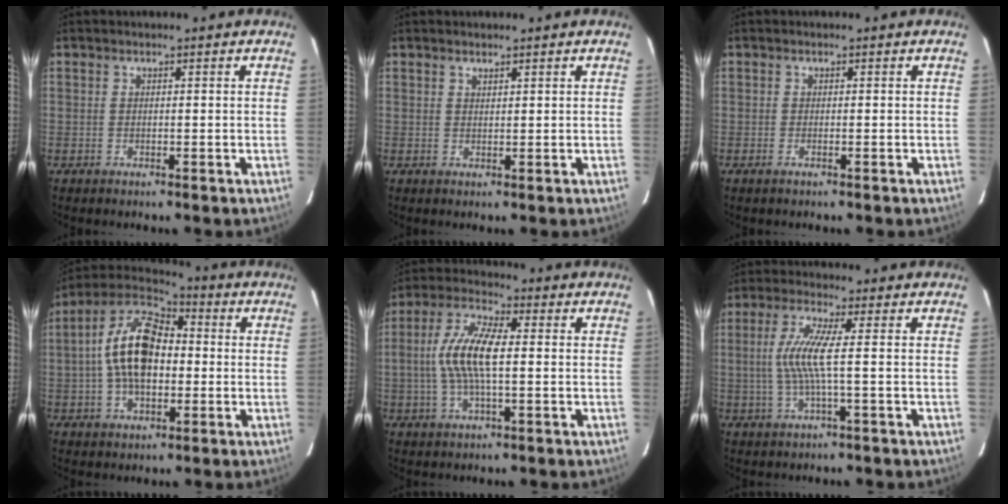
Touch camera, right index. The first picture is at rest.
{"total": 0.8, "force": [0.7, 0.0, -0.3], "torque": [0.004, 0.001, 0.014]}
{"total": 0.8, "force": [-0.7, -0.3, 0.2], "torque": [-0.004, 0.000, -0.014]}
{"total": 14.9, "force": [-0.1, 8.3, 12.4], "torque": [-0.239, 0.021, -0.009]}
{"total": 11.0, "force": [0.0, 3.6, 10.4], "torque": [-0.218, 0.012, -0.003]}
{"total": 7.4, "force": [-0.1, 0.2, 7.4], "torque": [-0.152, 0.000, 0.002]}